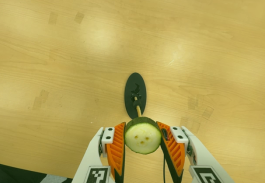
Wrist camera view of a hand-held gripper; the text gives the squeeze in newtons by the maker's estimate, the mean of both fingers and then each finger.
{"total": 7.2, "left": 6.5, "right": 8.0}